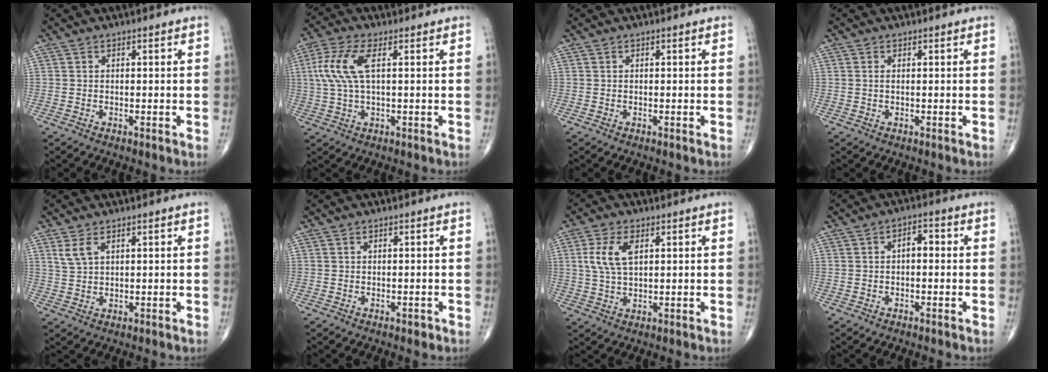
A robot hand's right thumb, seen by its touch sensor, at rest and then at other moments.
{"total": 8.7, "force": [1.9, 3.2, 7.9], "torque": [-0.201, 0.015, 0.038]}
{"total": 0.0}
{"total": 0.6, "force": [0.1, 0.3, 0.6], "torque": [-0.016, 0.000, 0.001]}
{"total": 3.2, "force": [1.7, 1.5, 2.2], "torque": [-0.047, 0.000, 0.042]}
{"total": 0.7, "force": [-0.4, 0.4, 0.4], "torque": [0.000, 0.000, -0.006]}
{"total": 6.9, "force": [2.0, 3.5, 5.6], "torque": [-0.123, -0.002, 0.041]}
{"total": 2.9, "force": [0.0, 1.6, 2.4], "torque": [-0.026, 0.013, -0.007]}